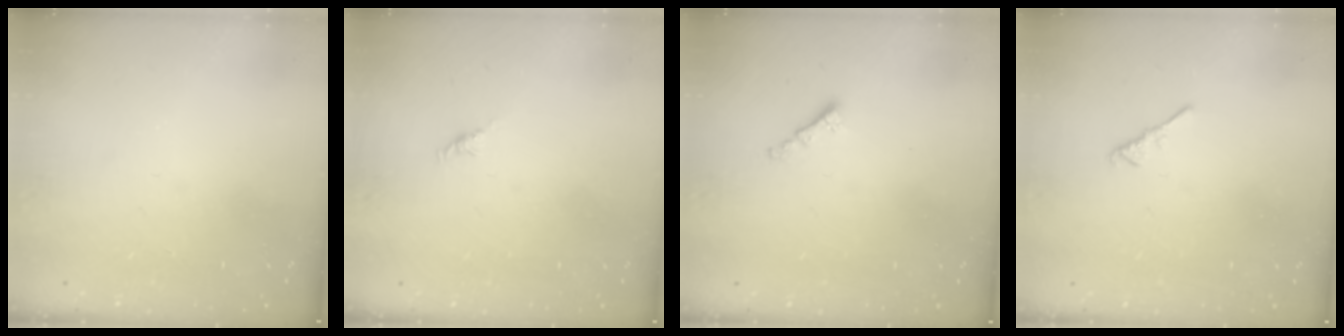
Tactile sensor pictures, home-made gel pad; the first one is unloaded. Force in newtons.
{"total": 2.1, "press": 2.0, "slide": 0.7}
{"total": 1.2, "press": 1.1, "slide": 0.5}
{"total": 2.6, "press": 2.6, "slide": 0.6}